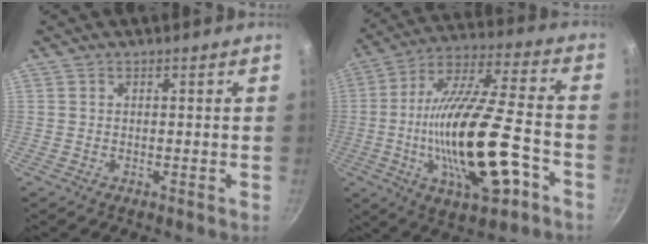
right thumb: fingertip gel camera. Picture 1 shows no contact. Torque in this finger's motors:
{"motor_torque": [1.10, 0.89, 2.44, -0.34, 0.63]}